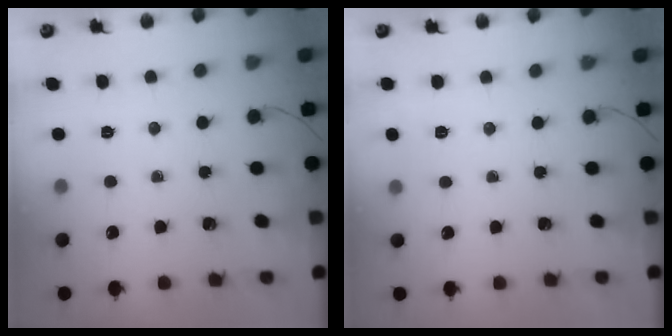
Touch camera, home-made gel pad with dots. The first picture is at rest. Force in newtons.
{"total": 3.7, "press": 3.3, "slide": 1.7}